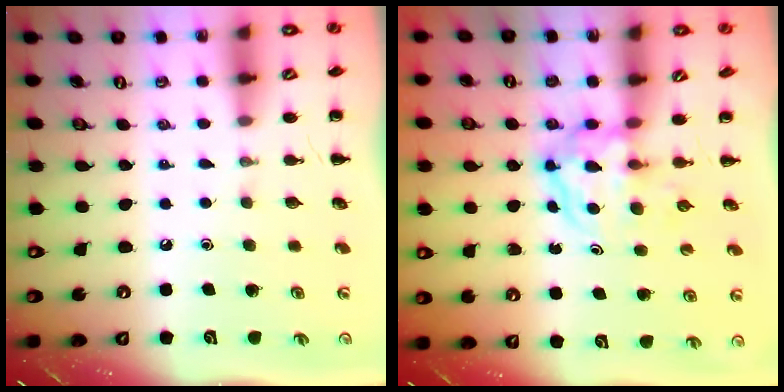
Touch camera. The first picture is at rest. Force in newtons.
{"total": 3.8, "press": 3.7, "slide": 0.4}